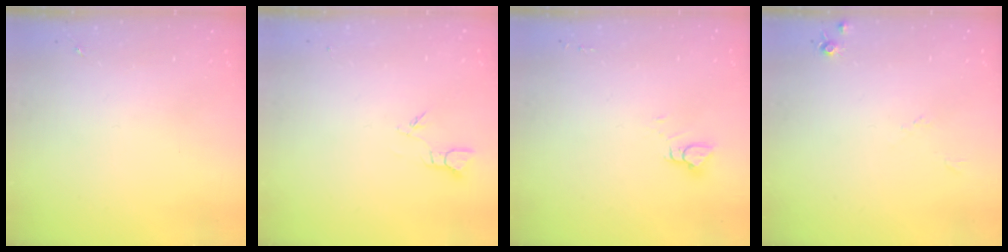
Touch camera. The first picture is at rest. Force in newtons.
{"total": 2.7, "press": 2.7, "slide": 0.3}
{"total": 4.0, "press": 4.0, "slide": 0.3}
{"total": 5.4, "press": 5.4, "slide": 0.6}